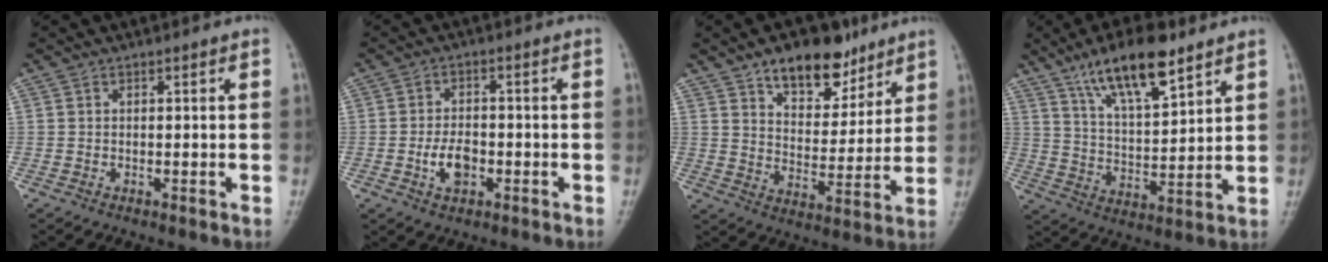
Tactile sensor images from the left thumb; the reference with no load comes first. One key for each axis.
{"total": 5.0, "fx": -1.6, "fy": 3.0, "fz": 3.7, "tx": -0.056, "ty": 0.010, "tz": -0.030}
{"total": 13.4, "fx": 8.9, "fy": 7.1, "fz": 7.1, "tx": -0.063, "ty": -0.053, "tz": 0.142}
{"total": 14.5, "fx": 9.4, "fy": 4.6, "fz": 10.1, "tx": -0.155, "ty": -0.041, "tz": 0.170}